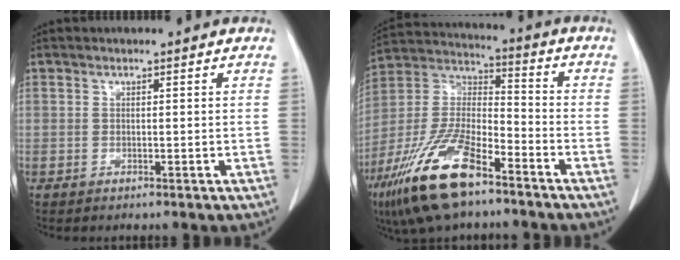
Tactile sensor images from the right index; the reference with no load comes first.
{"total": 17.1, "force": [-10.8, 5.1, 12.3], "torque": [-0.266, -0.011, -0.203]}